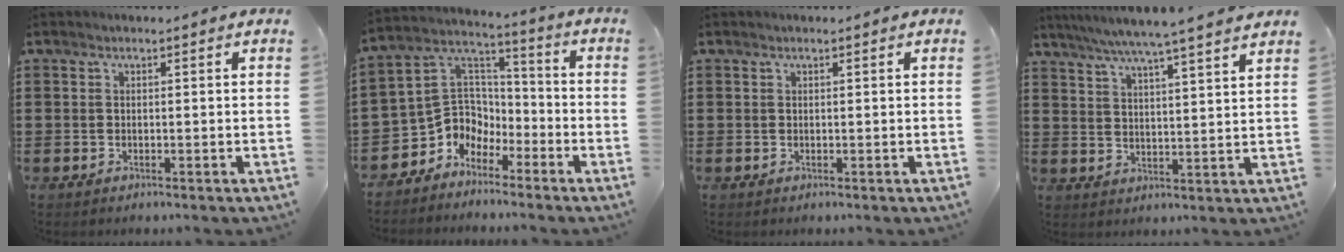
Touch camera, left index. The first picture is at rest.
{"total": 7.2, "force": [-4.0, 5.9, 0.8], "torque": [-0.052, -0.007, -0.080]}
{"total": 0.0}
{"total": 5.6, "force": [4.8, -0.8, 2.8], "torque": [-0.069, -0.026, 0.082]}